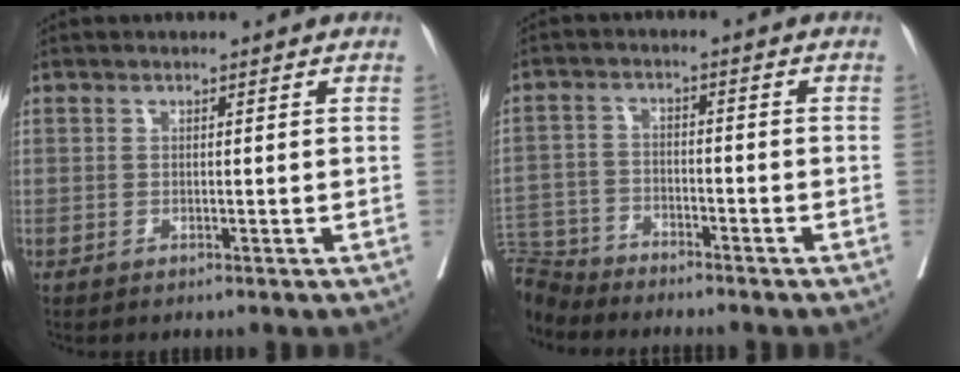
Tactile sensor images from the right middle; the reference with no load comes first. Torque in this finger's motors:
{"motor_torque": [1.10, -1.04, 0.85, 0.05]}